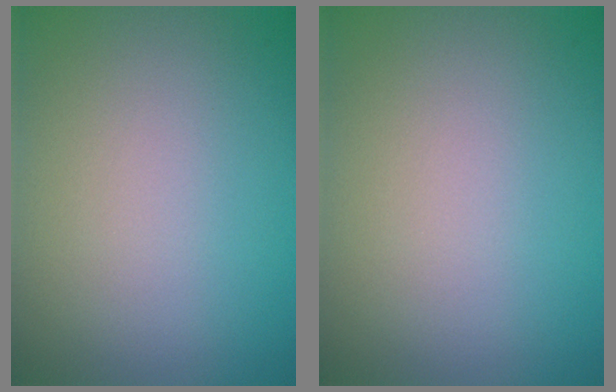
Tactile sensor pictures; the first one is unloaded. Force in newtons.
{"total": 0.0}